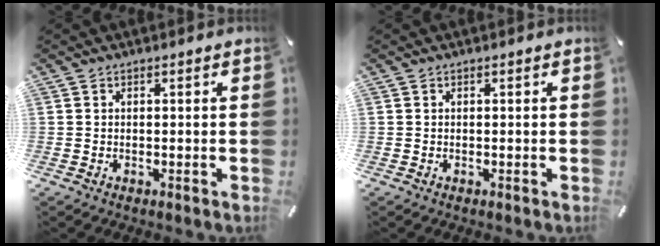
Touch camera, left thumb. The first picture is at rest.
{"total": 0.0}